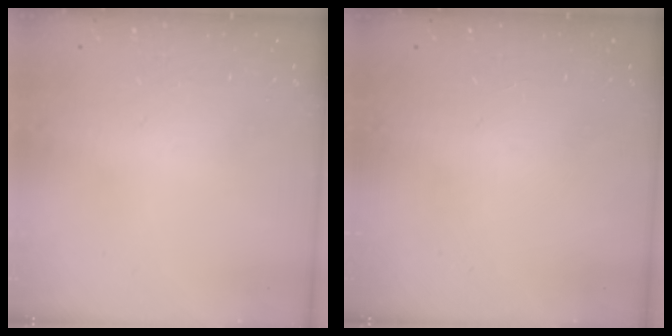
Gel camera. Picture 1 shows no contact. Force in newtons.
{"total": 0.0}